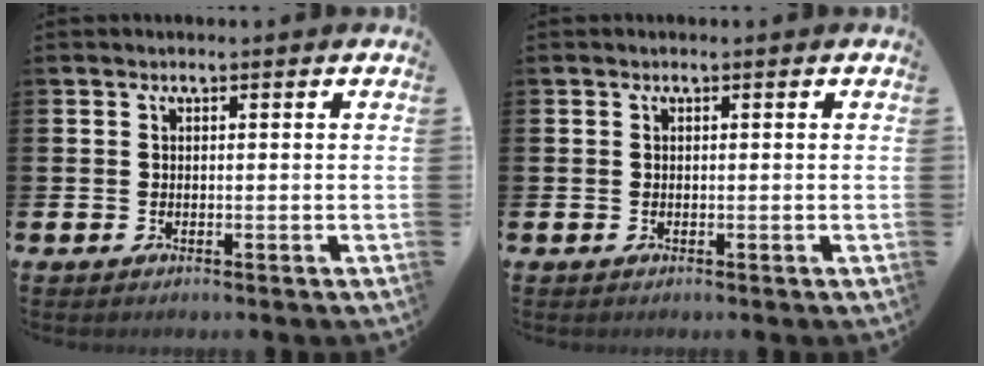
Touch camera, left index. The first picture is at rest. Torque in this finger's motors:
{"motor_torque": [-0.06, 0.00, -0.02, 0.01]}